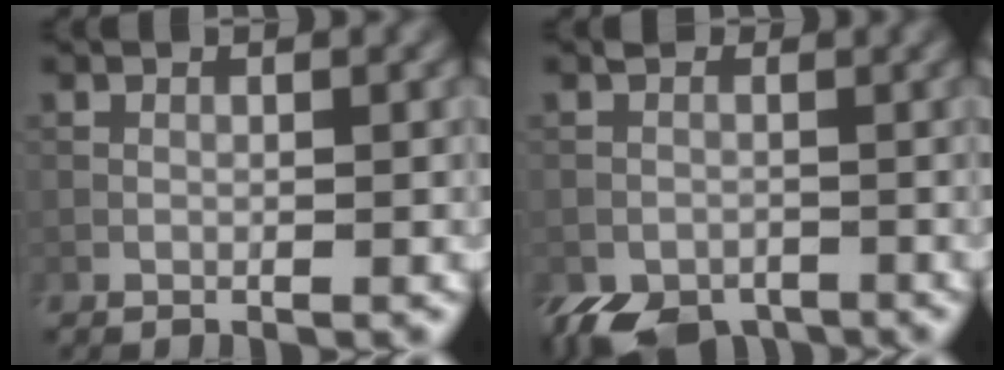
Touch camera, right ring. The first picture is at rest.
{"total": 5.8, "force": [-3.2, 4.1, 2.5], "torque": [-0.044, -0.014, -0.055]}